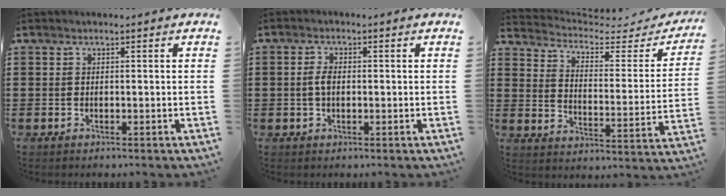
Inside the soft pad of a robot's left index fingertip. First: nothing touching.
{"total": 2.6, "force": [0.1, 1.3, 2.2], "torque": [-0.054, 0.003, -0.003]}
{"total": 3.9, "force": [3.3, 1.3, 1.5], "torque": [-0.052, -0.023, 0.050]}